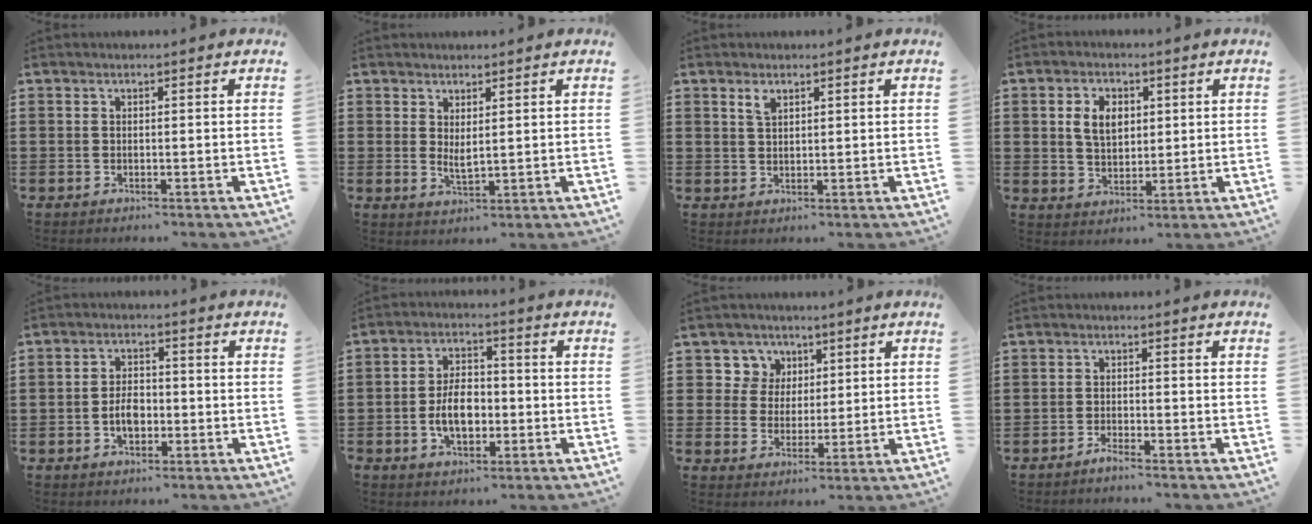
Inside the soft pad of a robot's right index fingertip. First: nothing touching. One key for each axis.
{"total": 2.1, "fx": 1.3, "fy": 0.5, "fz": 1.6, "tx": -0.032, "ty": 0.000, "tz": 0.024}
{"total": 1.9, "fx": 1.2, "fy": 0.9, "fz": 1.1, "tx": -0.027, "ty": 0.003, "tz": 0.023}
{"total": 5.1, "fx": 1.3, "fy": 3.5, "fz": 3.5, "tx": -0.072, "ty": 0.010, "tz": 0.019}
{"total": 3.8, "fx": -0.9, "fy": 2.4, "fz": 2.8, "tx": -0.048, "ty": -0.001, "tz": -0.017}
{"total": 6.7, "fx": -1.5, "fy": 4.0, "fz": 5.1, "tx": -0.088, "ty": 0.000, "tz": -0.031}
{"total": 5.4, "fx": 2.5, "fy": 4.8, "fz": 0.5, "tx": -0.031, "ty": 0.012, "tz": 0.043}
{"total": 1.7, "fx": -1.6, "fy": -0.2, "fz": 0.5, "tx": -0.009, "ty": 0.001, "tz": -0.030}